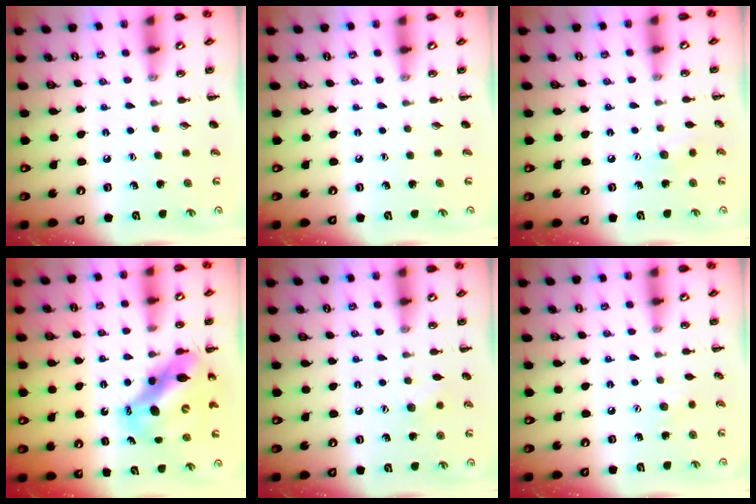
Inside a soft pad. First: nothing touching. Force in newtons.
{"total": 0.0}
{"total": 6.7, "press": 6.5, "slide": 1.4}
{"total": 13.1, "press": 12.7, "slide": 3.3}
{"total": 5.7, "press": 5.6, "slide": 1.4}
{"total": 3.1, "press": 3.0, "slide": 0.8}